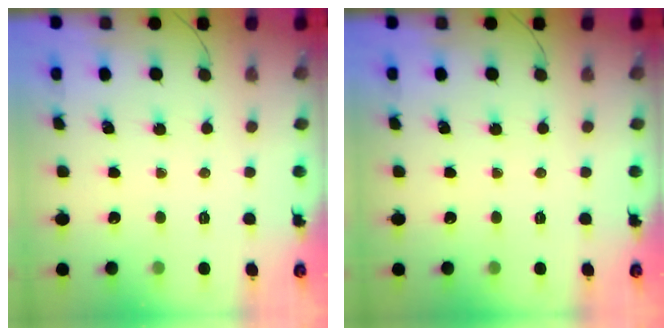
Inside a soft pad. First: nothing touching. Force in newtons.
{"total": 0.0}